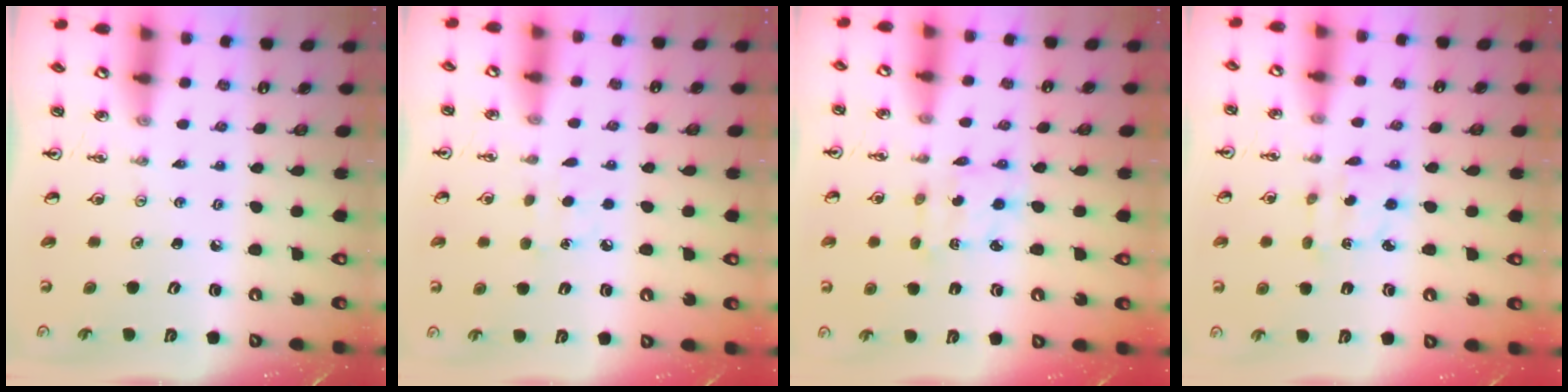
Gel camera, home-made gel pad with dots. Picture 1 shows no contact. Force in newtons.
{"total": 5.6, "press": 5.5, "slide": 0.6}
{"total": 2.1, "press": 2.0, "slide": 0.4}
{"total": 2.5, "press": 2.5, "slide": 0.2}